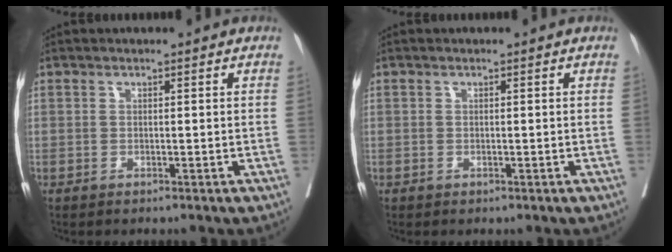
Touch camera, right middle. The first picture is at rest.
{"total": 0.0}